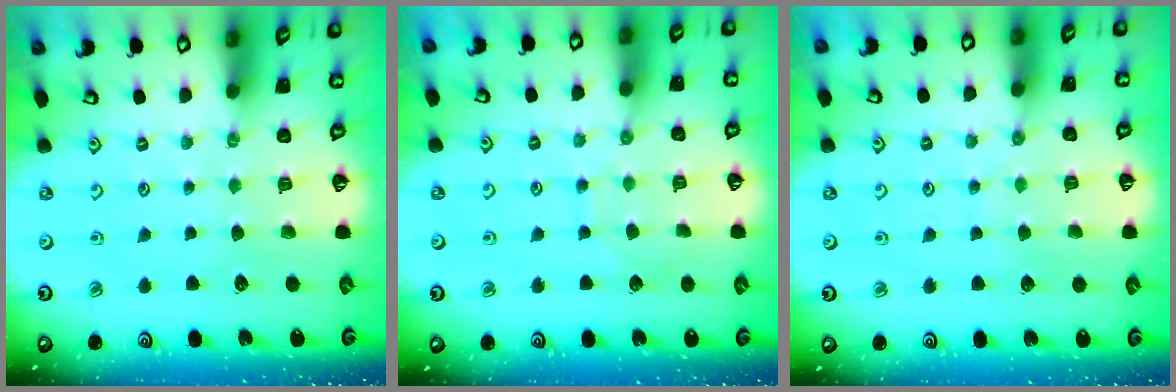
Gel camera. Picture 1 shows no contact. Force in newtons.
{"total": 5.7, "press": 5.7, "slide": 0.4}
{"total": 5.3, "press": 5.3, "slide": 0.6}